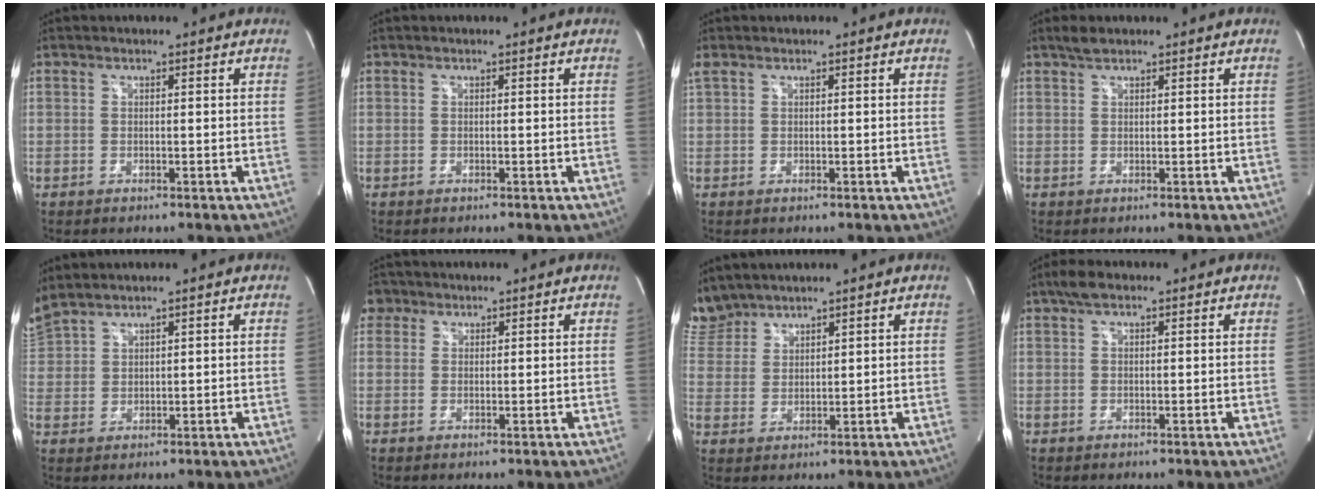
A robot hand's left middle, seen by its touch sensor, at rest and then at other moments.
{"total": 0.0}
{"total": 1.2, "force": [0.8, 0.6, 0.6], "torque": [-0.024, 0.024, 0.023]}
{"total": 1.7, "force": [1.4, 0.5, 0.8], "torque": [-0.021, 0.008, 0.028]}
{"total": 5.4, "force": [5.1, 0.5, 1.8], "torque": [-0.061, 0.018, 0.117]}
{"total": 2.9, "force": [1.6, 2.4, 0.2], "torque": [0.001, 0.014, 0.025]}
{"total": 6.7, "force": [6.4, 2.0, 0.3], "torque": [-0.016, 0.012, 0.143]}
{"total": 2.8, "force": [1.9, 1.1, 1.8], "torque": [-0.041, 0.018, 0.034]}